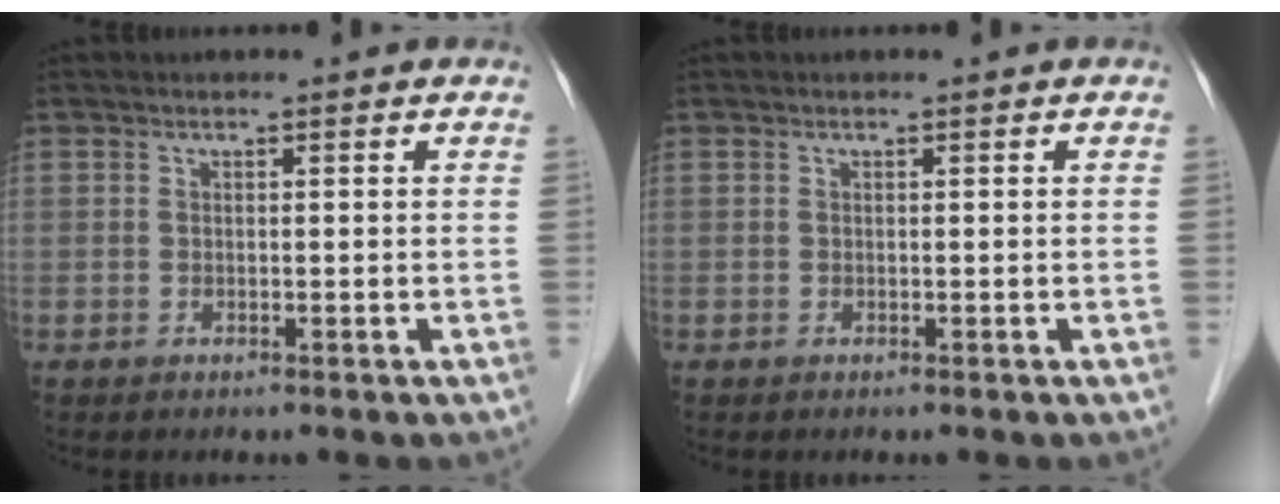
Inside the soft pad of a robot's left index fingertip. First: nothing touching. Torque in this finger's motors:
{"motor_torque": [-0.09, 0.09, -0.01, 0.00]}